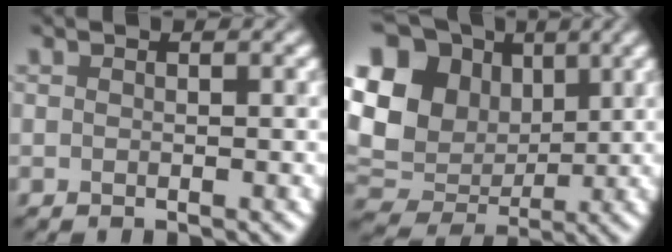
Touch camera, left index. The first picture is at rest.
{"total": 13.5, "force": [3.5, 10.9, 7.1], "torque": [-0.180, 0.028, 0.057]}